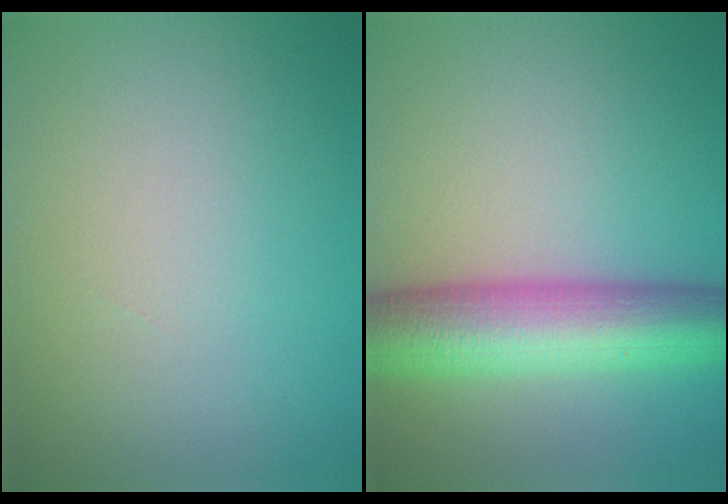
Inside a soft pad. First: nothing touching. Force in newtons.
{"total": 9.5, "press": 9.5, "slide": 0.3}